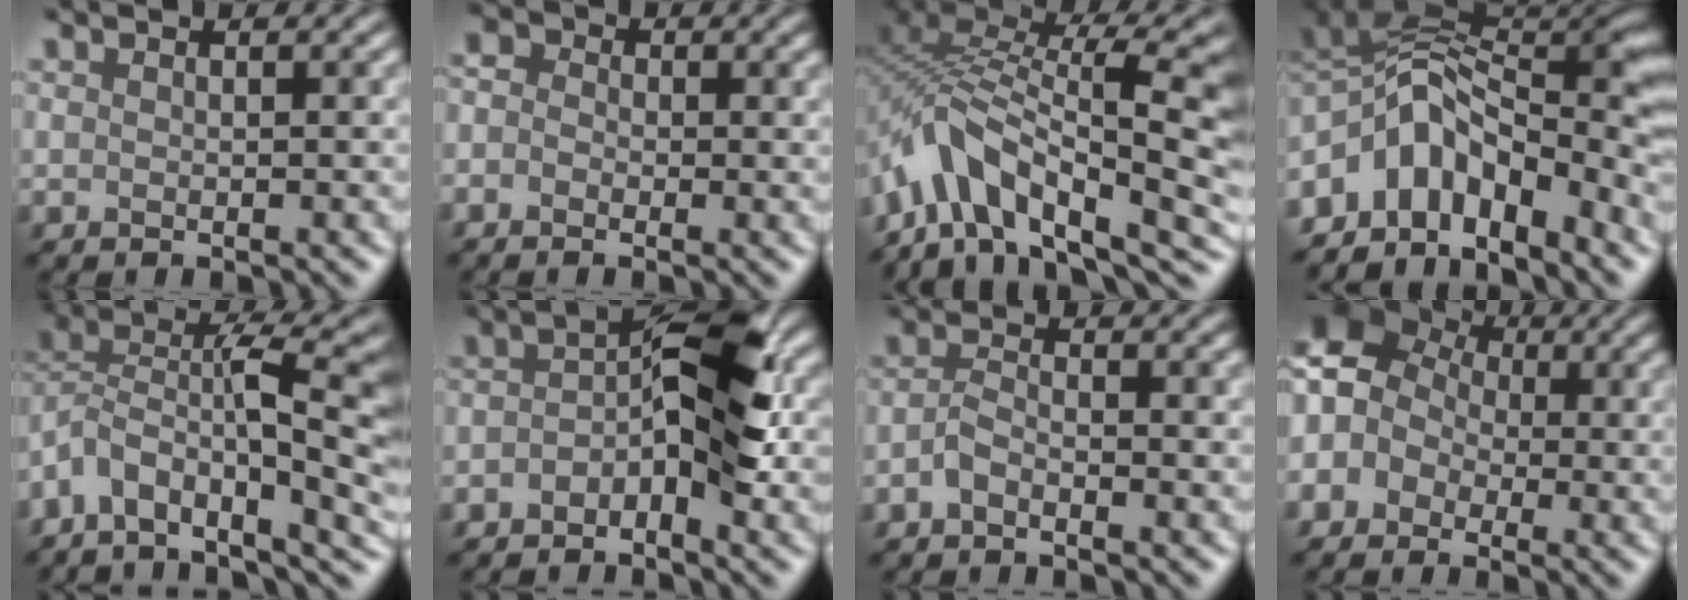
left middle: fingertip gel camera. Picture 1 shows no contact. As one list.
[{"total": 1.6, "force": [-1.4, 0.1, -0.7], "torque": [-0.008, 0.004, -0.013]}, {"total": 8.7, "force": [-4.7, 4.0, 6.1], "torque": [-0.149, 0.018, -0.061]}, {"total": 7.6, "force": [-3.2, 3.9, 5.7], "torque": [-0.113, 0.017, -0.039]}, {"total": 8.8, "force": [-4.3, 3.3, 7.0], "torque": [-0.158, -0.001, -0.042]}, {"total": 3.7, "force": [-1.7, 0.3, 3.2], "torque": [-0.081, 0.012, -0.016]}, {"total": 2.2, "force": [-1.8, -1.0, -0.8], "torque": [-0.020, 0.003, -0.017]}, {"total": 4.0, "force": [-1.0, 3.7, 1.3], "torque": [-0.061, 0.011, -0.005]}]